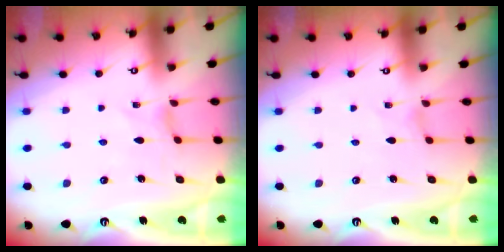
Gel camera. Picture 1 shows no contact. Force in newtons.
{"total": 0.0}